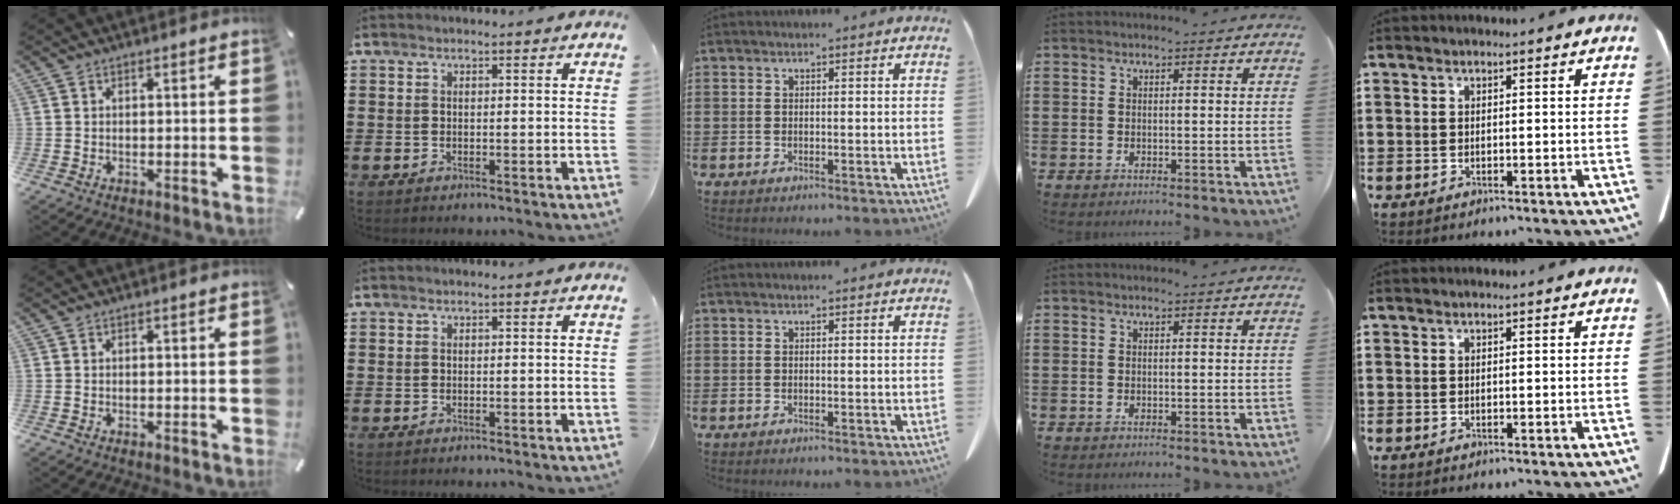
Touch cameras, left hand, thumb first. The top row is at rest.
{}